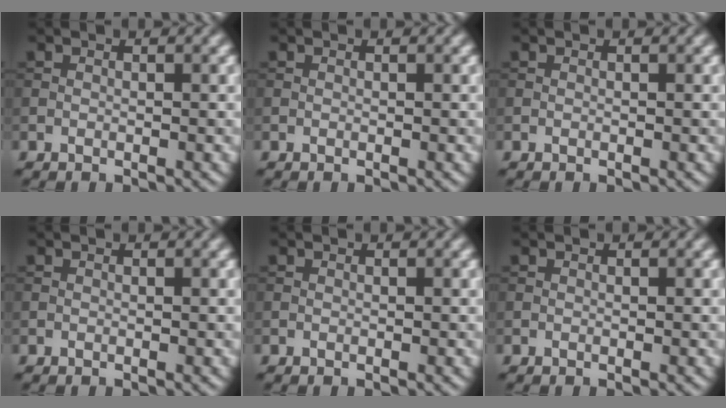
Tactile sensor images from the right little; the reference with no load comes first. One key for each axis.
{"total": 0.0}
{"total": 0.0}
{"total": 0.0}
{"total": 0.0}
{"total": 0.0}